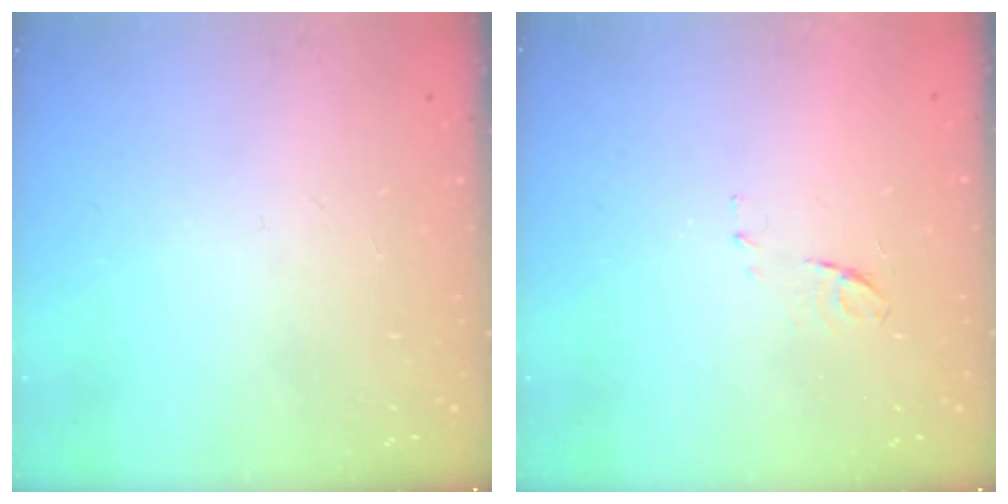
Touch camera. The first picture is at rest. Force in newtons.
{"total": 6.2, "press": 6.2, "slide": 0.5}